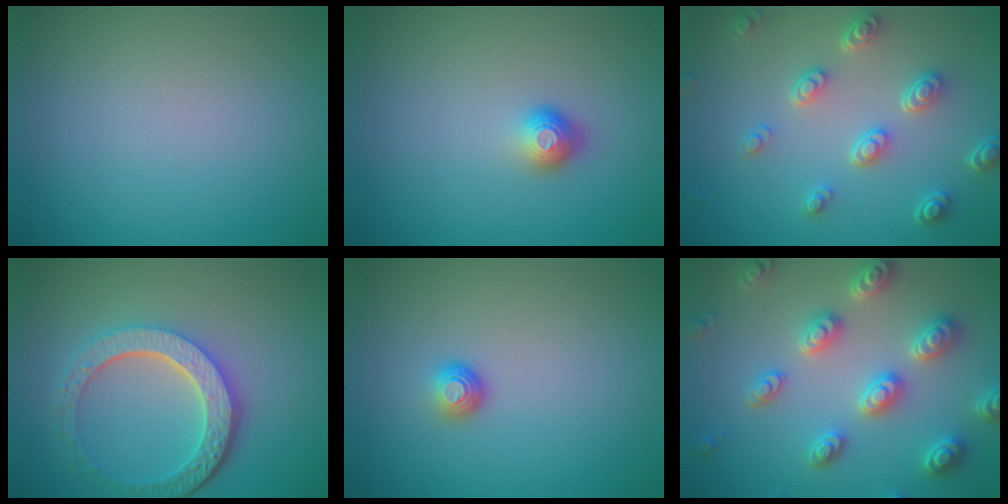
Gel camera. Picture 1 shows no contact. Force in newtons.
{"total": 1.7, "press": 1.3, "slide": 1.2}
{"total": 4.5, "press": 3.4, "slide": 3.0}
{"total": 6.0, "press": 4.5, "slide": 4.0}
{"total": 1.5, "press": 1.0, "slide": 1.1}
{"total": 5.3, "press": 5.2, "slide": 1.2}